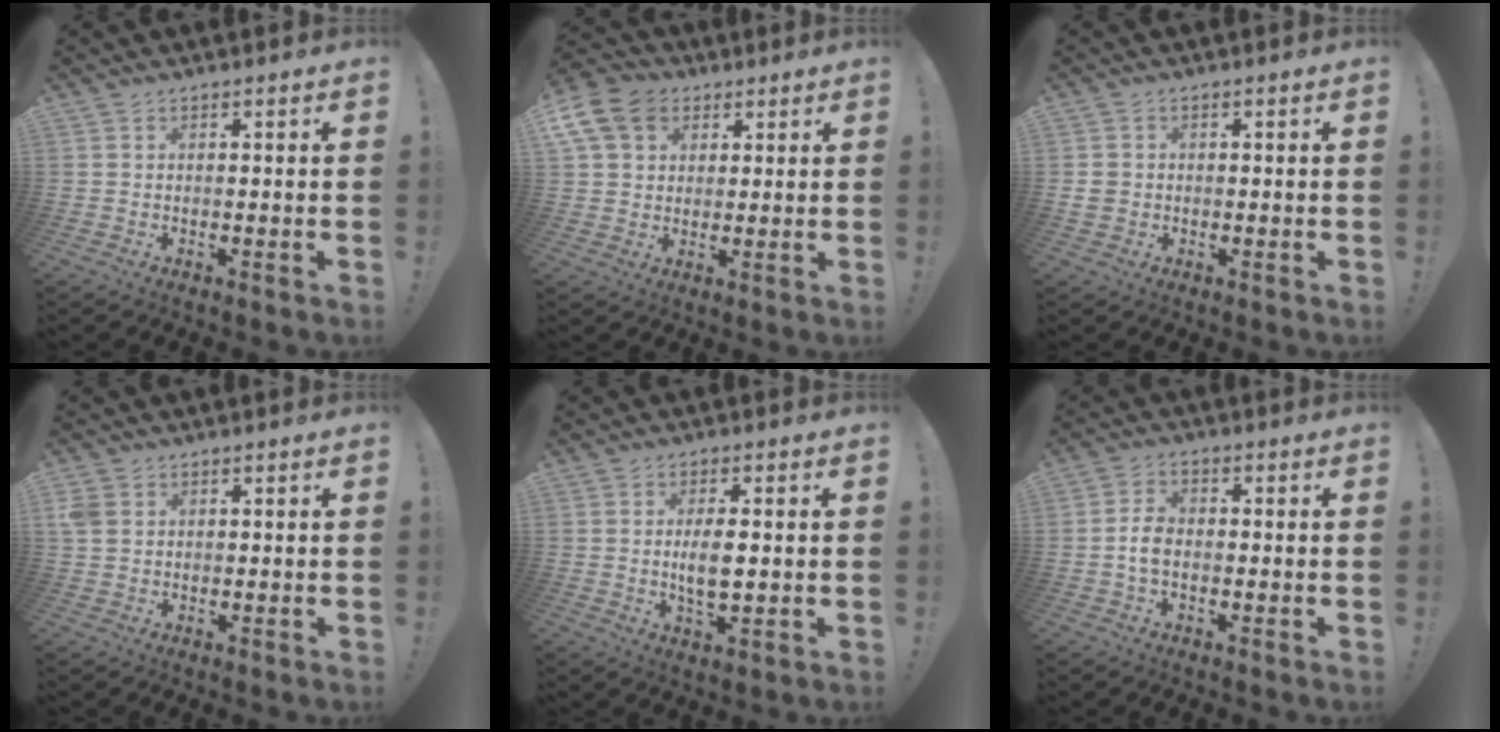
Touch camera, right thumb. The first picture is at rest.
{"total": 13.1, "force": [5.4, 10.0, 6.6], "torque": [-0.123, -0.020, 0.108]}
{"total": 3.0, "force": [-0.1, 2.7, 1.3], "torque": [-0.029, 0.003, 0.000]}
{"total": 3.6, "force": [1.2, 2.8, 1.9], "torque": [-0.031, 0.003, 0.026]}
{"total": 6.5, "force": [0.0, 2.6, 6.0], "torque": [-0.104, -0.007, -0.006]}
{"total": 5.3, "force": [-1.0, 3.2, 4.1], "torque": [-0.079, 0.009, -0.019]}